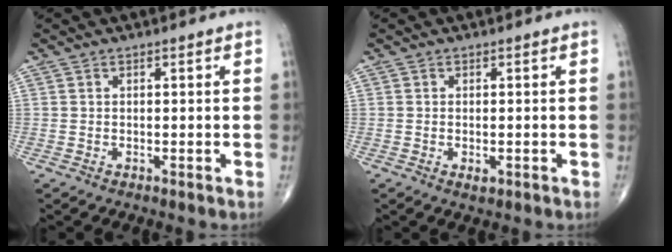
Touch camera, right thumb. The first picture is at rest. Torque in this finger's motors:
{"motor_torque": [-0.21, 0.03, 0.26, 0.32, -0.01]}